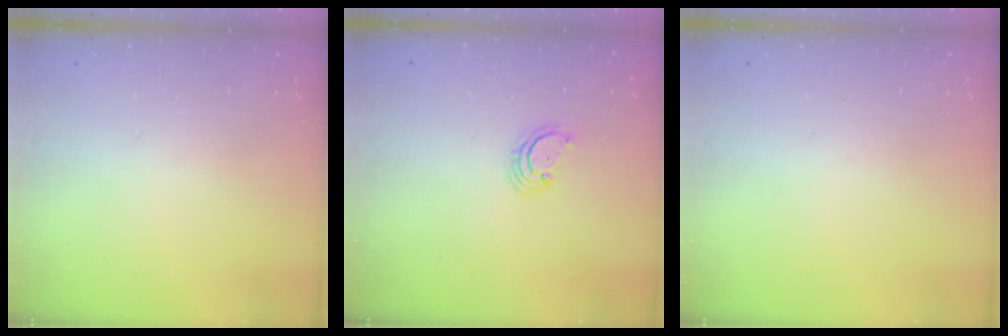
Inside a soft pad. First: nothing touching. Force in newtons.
{"total": 2.6, "press": 2.6, "slide": 0.3}
{"total": 0.0}